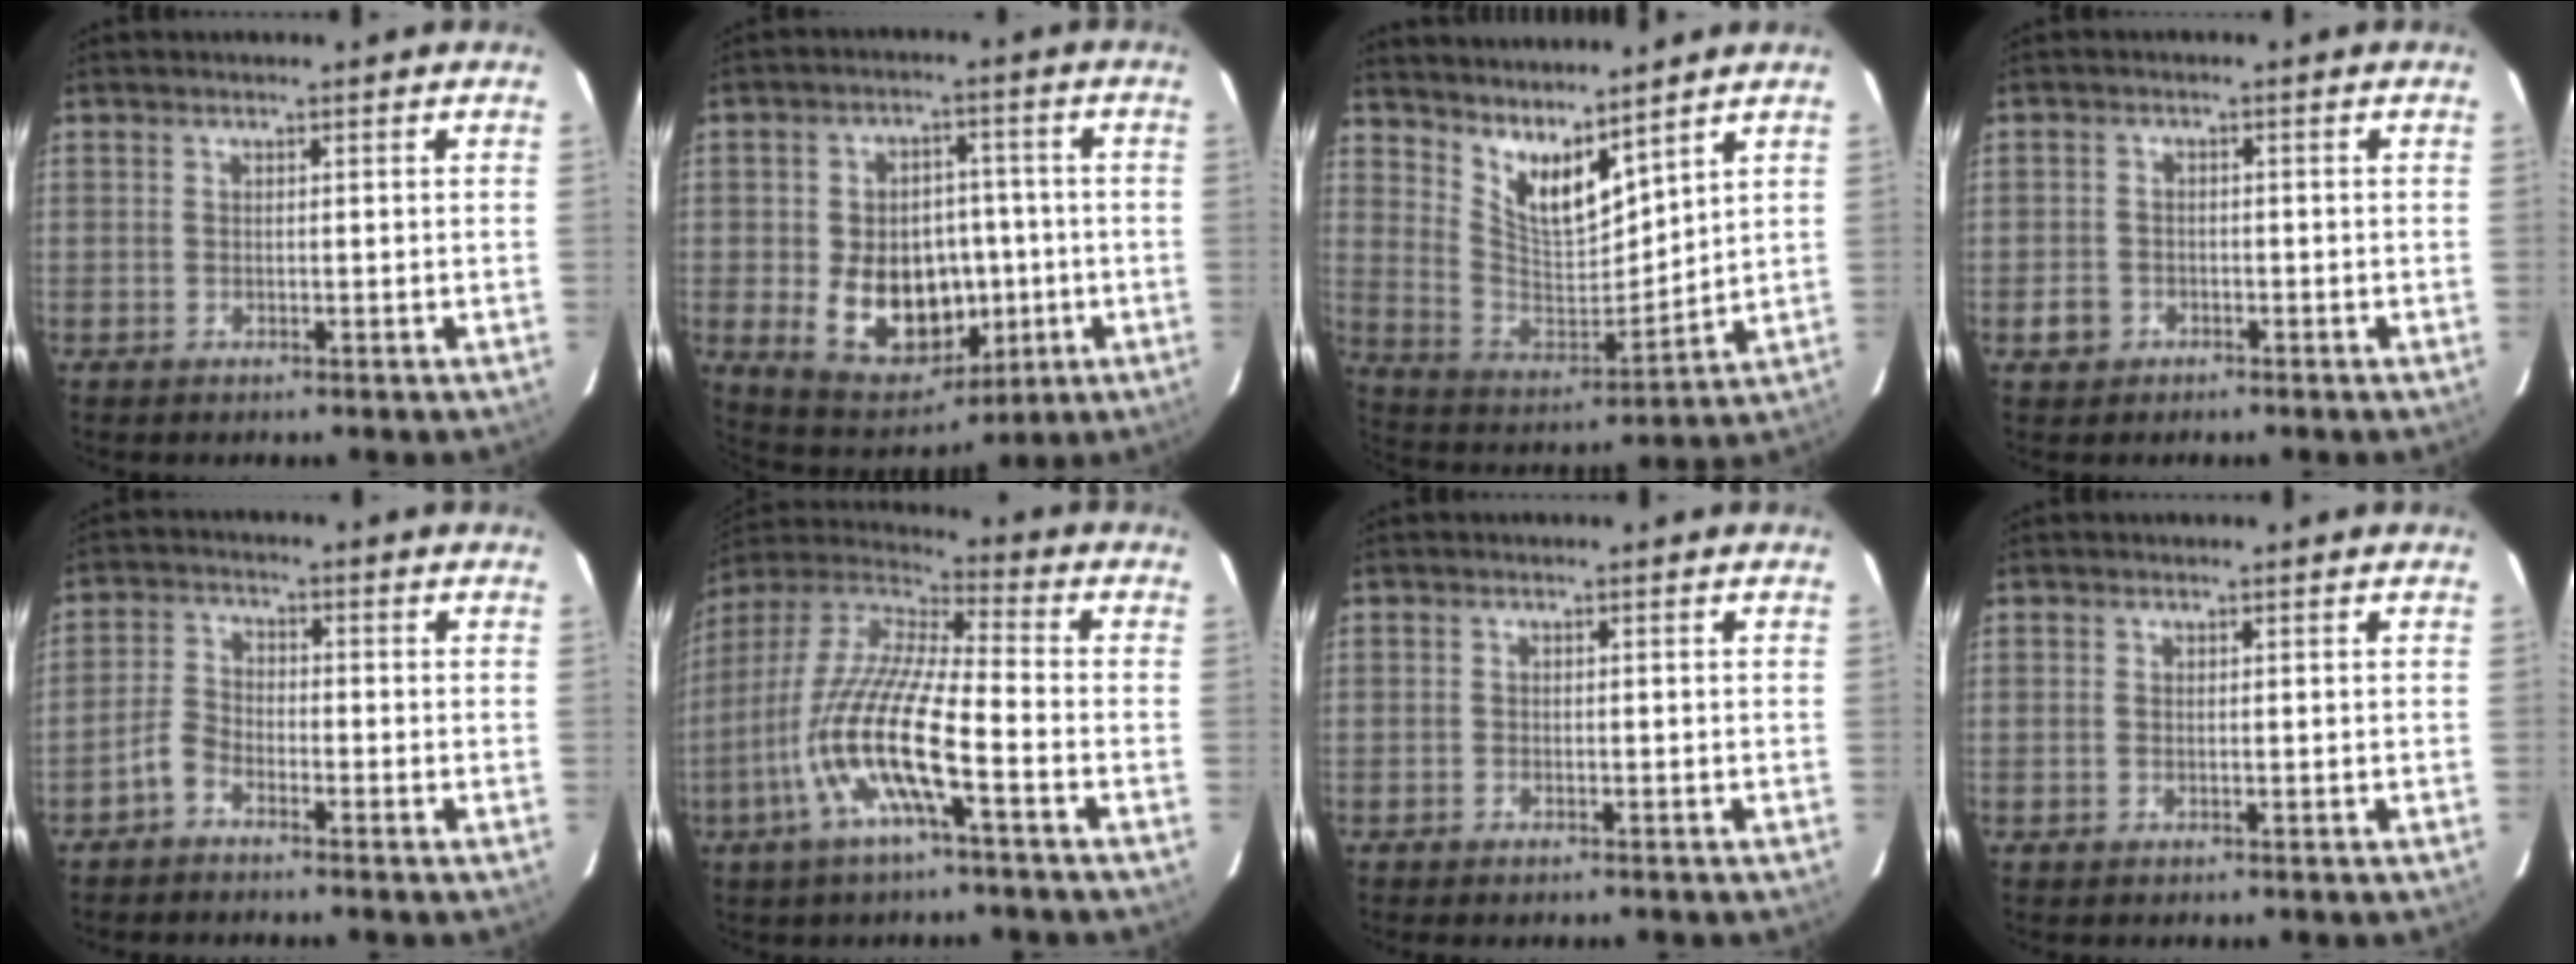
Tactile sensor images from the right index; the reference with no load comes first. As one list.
[{"total": 15.5, "force": [-2.9, 11.6, 9.8], "torque": [-0.202, 0.007, -0.016]}, {"total": 12.4, "force": [9.6, 3.6, 7.0], "torque": [-0.128, -0.015, 0.187]}, {"total": 3.1, "force": [-1.5, 2.7, 0.6], "torque": [-0.017, 0.007, -0.025]}, {"total": 3.5, "force": [-2.6, 1.7, 1.6], "torque": [-0.044, 0.013, -0.056]}, {"total": 15.7, "force": [-6.2, 2.3, 14.2], "torque": [-0.282, -0.012, -0.127]}, {"total": 1.2, "force": [-1.0, 0.4, 0.4], "torque": [-0.014, 0.001, -0.019]}, {"total": 0.0}]